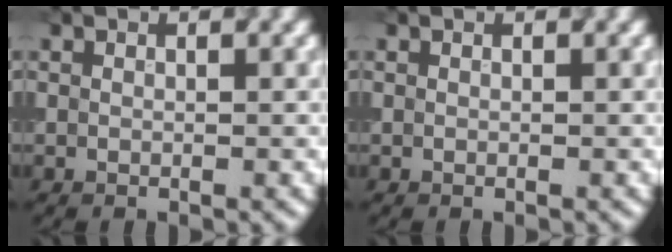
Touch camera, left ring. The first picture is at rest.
{"total": 0.0}